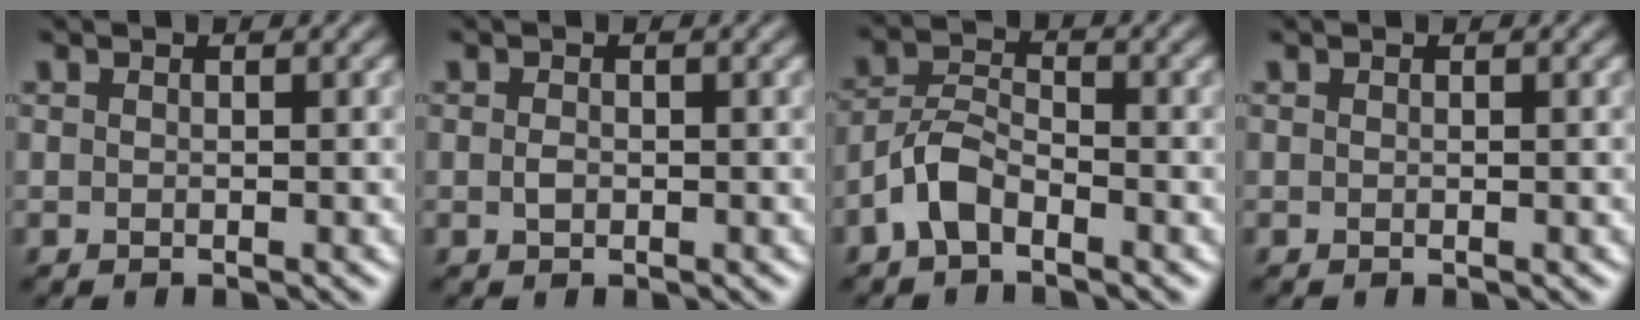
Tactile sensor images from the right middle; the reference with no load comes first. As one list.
[{"total": 0.8, "force": [-0.1, 0.5, 0.6], "torque": [-0.013, -0.001, -0.001]}, {"total": 3.3, "force": [-2.1, 1.5, 2.0], "torque": [-0.041, 0.012, -0.050]}, {"total": 0.0}]